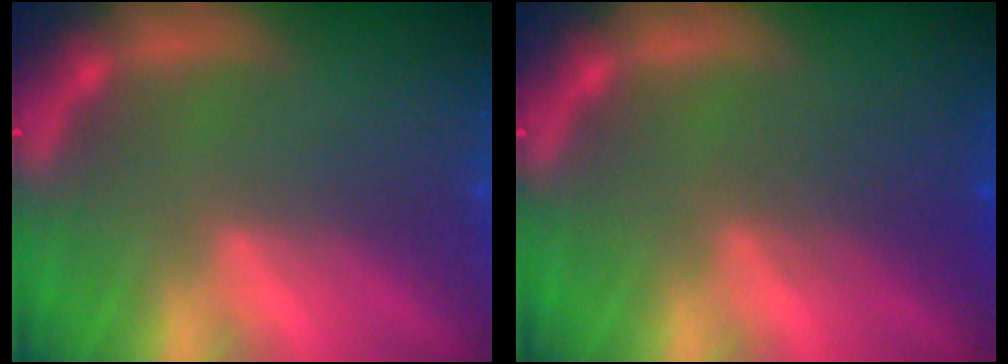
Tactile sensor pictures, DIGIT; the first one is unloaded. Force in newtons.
{"total": 2.5}